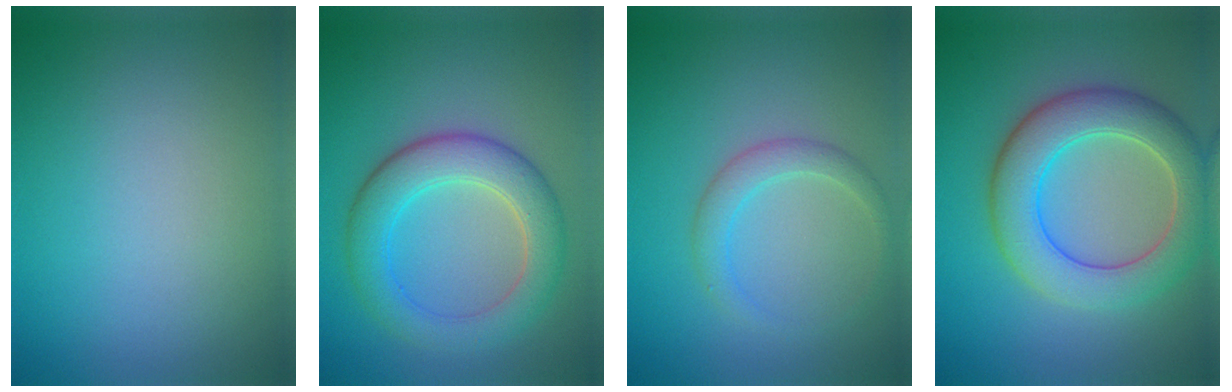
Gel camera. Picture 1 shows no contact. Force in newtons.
{"total": 5.7, "press": 5.7, "slide": 0.2}
{"total": 2.2, "press": 2.2, "slide": 0.1}
{"total": 7.1, "press": 7.1, "slide": 0.8}